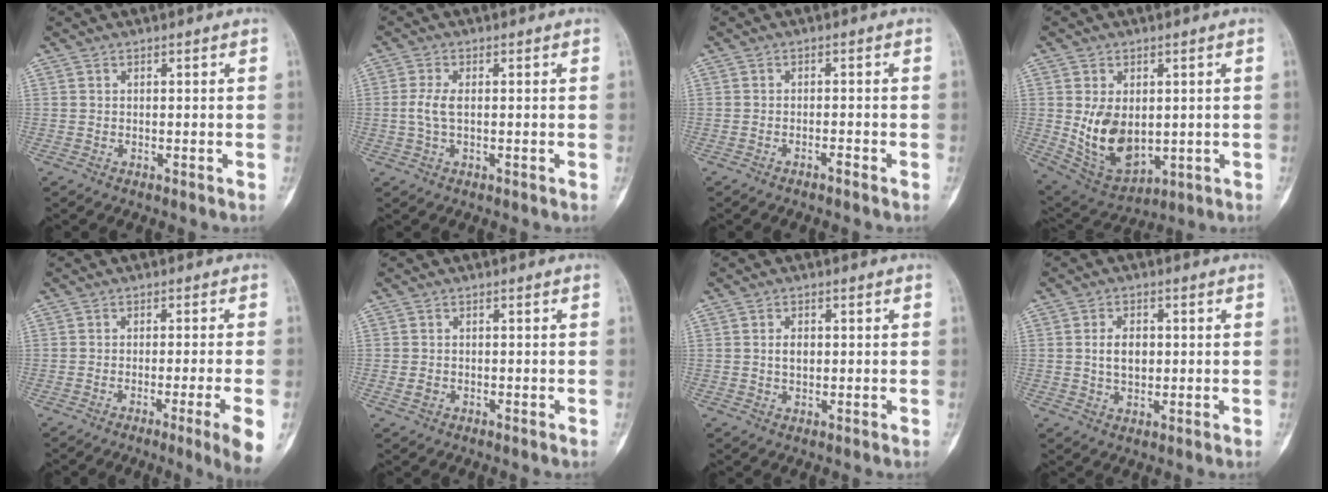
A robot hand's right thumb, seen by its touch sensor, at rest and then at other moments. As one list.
[{"total": 3.5, "force": [-0.1, 1.5, 3.1], "torque": [-0.082, 0.002, -0.003]}, {"total": 1.2, "force": [-1.0, 0.0, 0.6], "torque": [-0.013, 0.011, -0.017]}, {"total": 11.5, "force": [0.3, 7.6, 8.6], "torque": [-0.126, -0.013, 0.032]}, {"total": 6.8, "force": [-3.1, -1.0, 6.0], "torque": [-0.088, -0.005, -0.049]}, {"total": 1.7, "force": [-0.5, 1.3, 0.8], "torque": [-0.009, 0.005, -0.007]}, {"total": 2.6, "force": [0.2, 1.8, 2.0], "torque": [-0.026, 0.001, 0.004]}, {"total": 5.0, "force": [0.4, 3.4, 3.7], "torque": [-0.053, 0.001, 0.007]}]